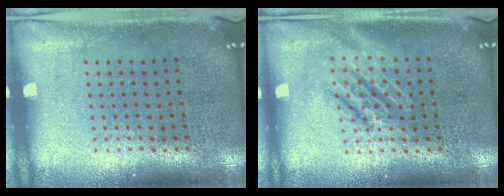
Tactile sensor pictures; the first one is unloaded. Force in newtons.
{"total": 1.3, "press": 1.3, "slide": 0.1}